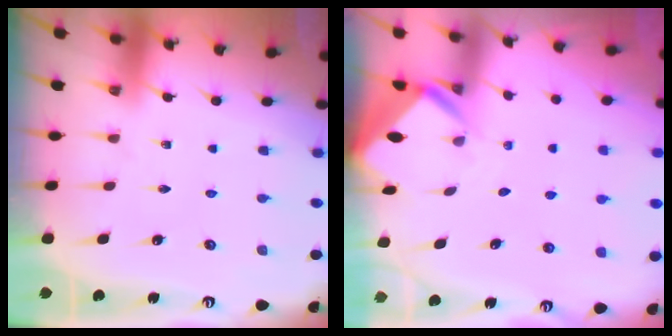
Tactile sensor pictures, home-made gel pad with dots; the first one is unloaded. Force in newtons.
{"total": 2.9, "press": 2.9, "slide": 0.2}